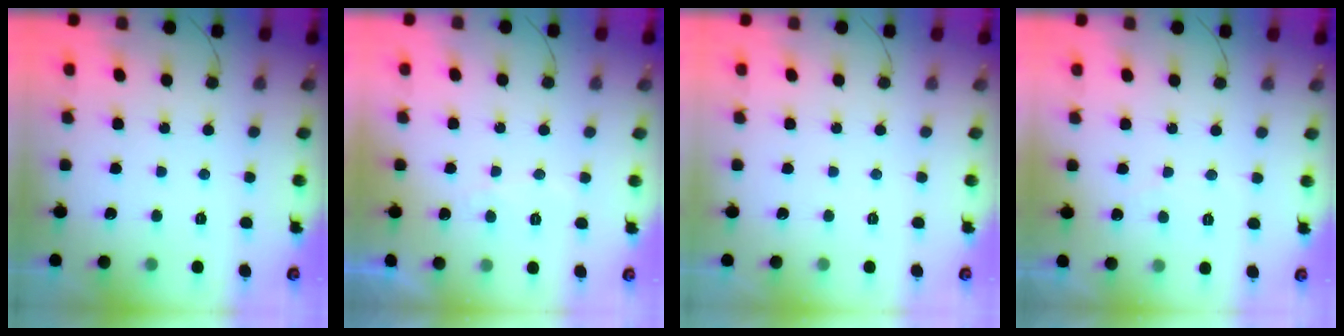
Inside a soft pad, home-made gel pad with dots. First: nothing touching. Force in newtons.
{"total": 3.4, "press": 3.4, "slide": 0.2}
{"total": 0.0}
{"total": 1.9, "press": 1.9, "slide": 0.2}